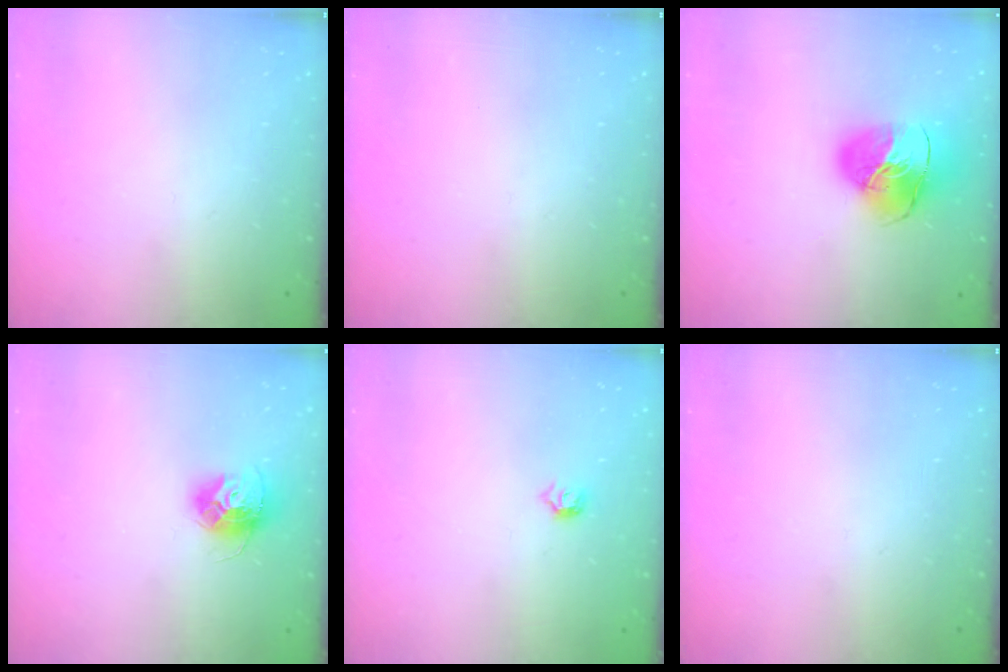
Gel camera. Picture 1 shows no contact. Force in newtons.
{"total": 0.0}
{"total": 16.4, "press": 16.3, "slide": 1.7}
{"total": 11.3, "press": 11.3, "slide": 0.9}
{"total": 4.4, "press": 4.3, "slide": 0.8}
{"total": 0.0}